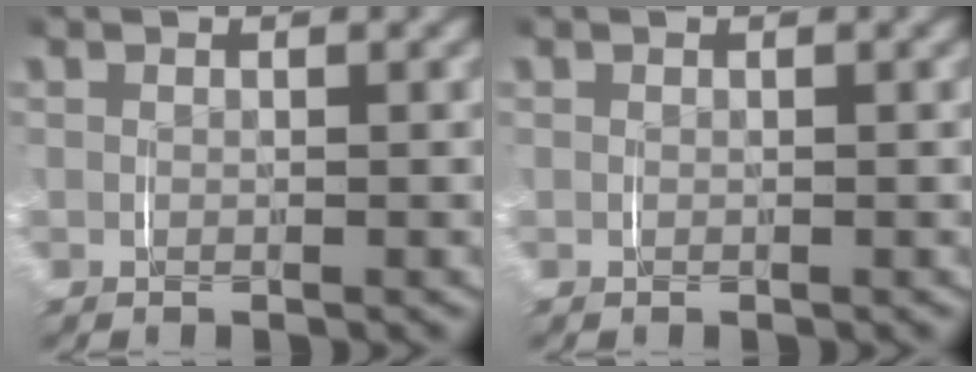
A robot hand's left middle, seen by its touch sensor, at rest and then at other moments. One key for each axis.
{"total": 0.0}